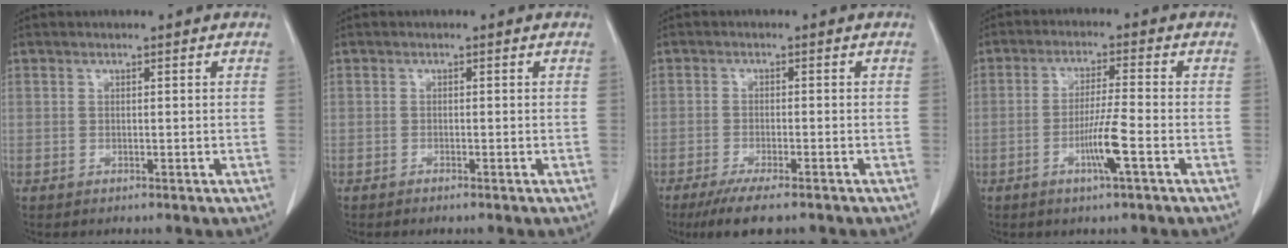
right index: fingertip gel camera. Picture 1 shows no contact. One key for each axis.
{"total": 0.6, "fx": -0.5, "fy": -0.1, "fz": 0.3, "tx": -0.013, "ty": -0.003, "tz": -0.009}
{"total": 8.0, "fx": -6.2, "fy": 1.1, "fz": 5.0, "tx": -0.076, "ty": -0.018, "tz": -0.094}
{"total": 6.0, "fx": -2.3, "fy": -0.5, "fz": 5.6, "tx": -0.105, "ty": -0.009, "tz": -0.045}